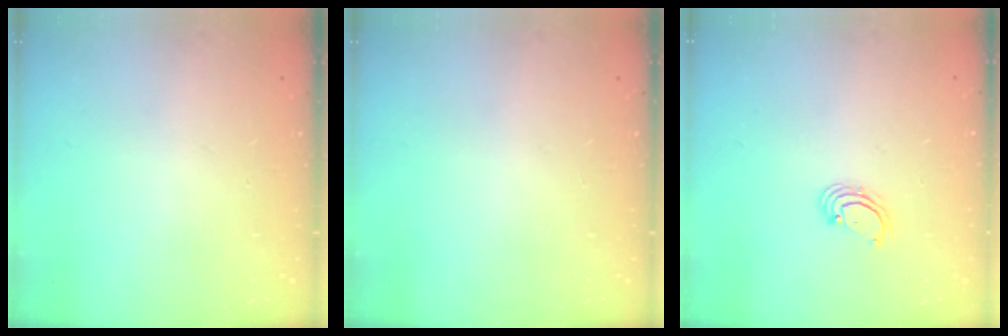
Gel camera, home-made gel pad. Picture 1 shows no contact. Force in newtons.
{"total": 0.0}
{"total": 2.6, "press": 2.6, "slide": 0.3}